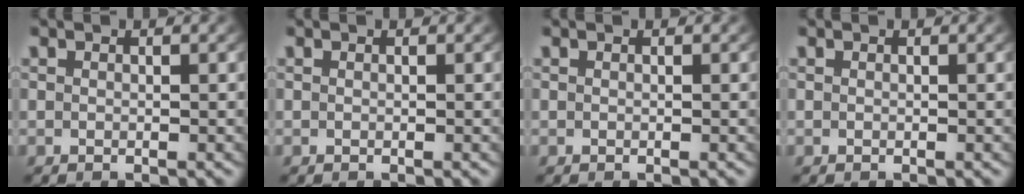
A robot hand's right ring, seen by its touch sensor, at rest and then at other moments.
{"total": 0.0}
{"total": 0.0}
{"total": 0.0}